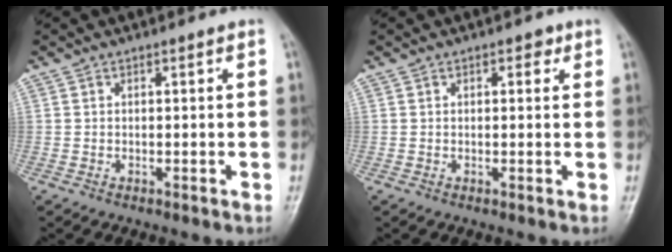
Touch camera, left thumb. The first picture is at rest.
{"total": 1.7, "force": [0.8, 1.0, 1.1], "torque": [-0.003, 0.000, 0.008]}